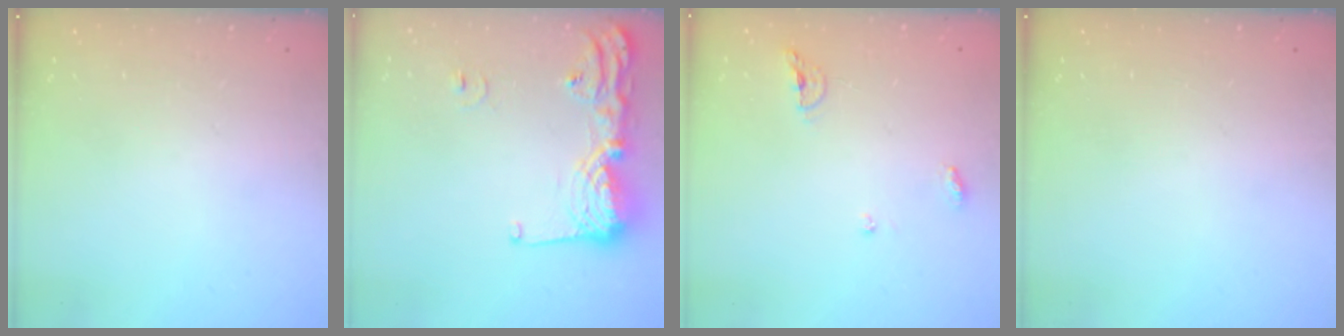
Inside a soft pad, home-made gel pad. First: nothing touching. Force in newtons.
{"total": 16.1, "press": 16.1, "slide": 1.2}
{"total": 6.8, "press": 6.7, "slide": 0.6}
{"total": 0.0}